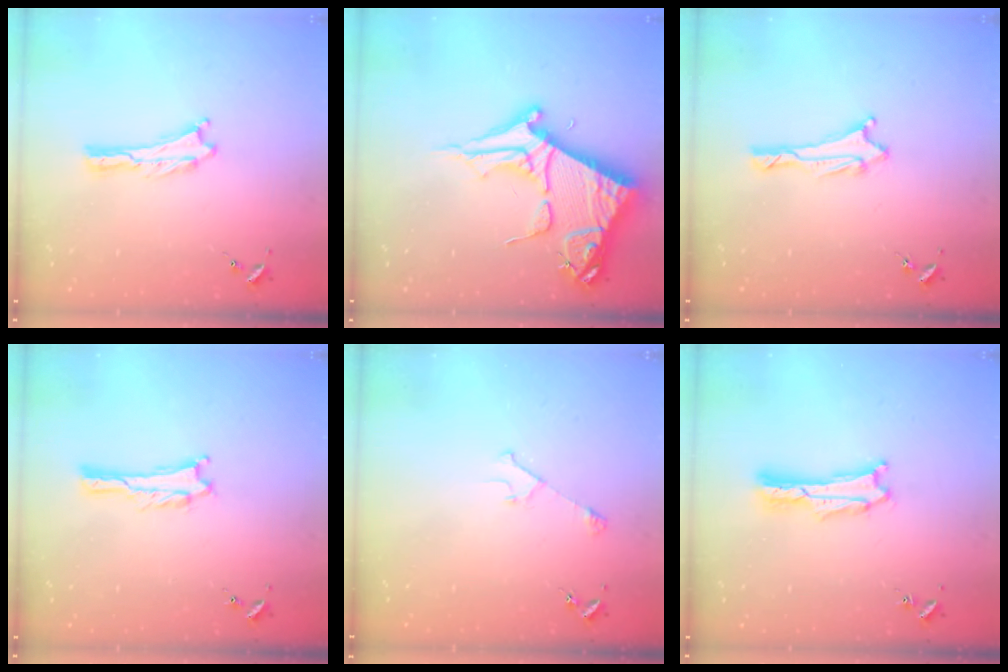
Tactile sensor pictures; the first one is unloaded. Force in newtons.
{"total": 10.4, "press": 10.4, "slide": 1.1}
{"total": 1.3, "press": 1.3, "slide": 0.1}
{"total": 0.9, "press": 0.9, "slide": 0.1}
{"total": 2.9, "press": 2.9, "slide": 0.3}
{"total": 1.7, "press": 1.7, "slide": 0.3}